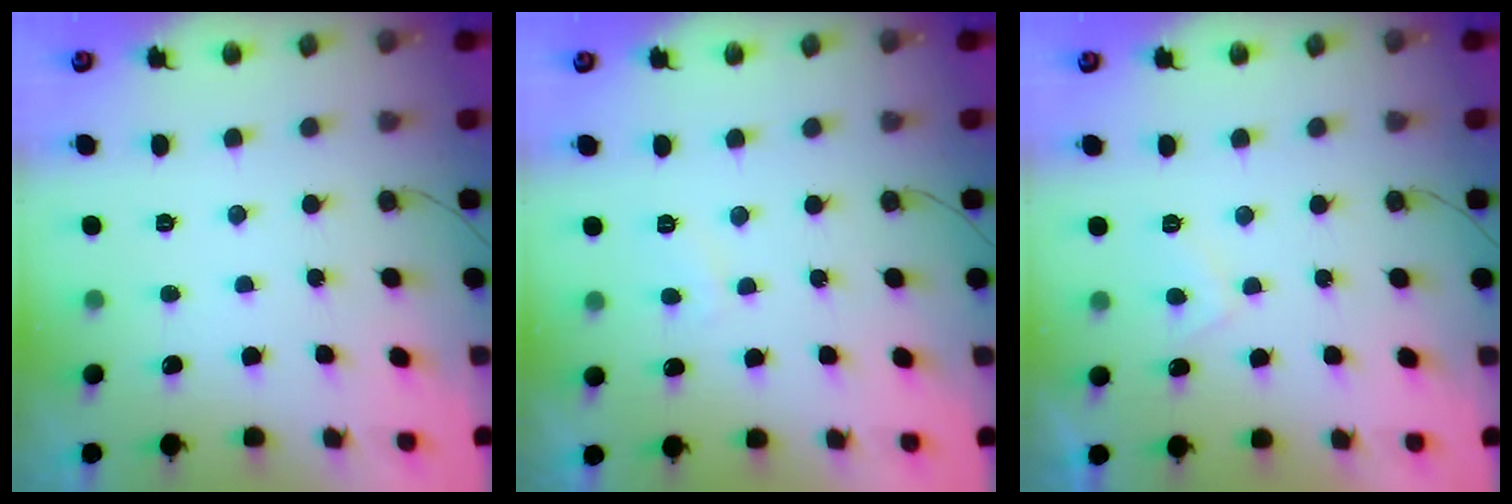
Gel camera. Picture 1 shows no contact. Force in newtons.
{"total": 2.0, "press": 1.9, "slide": 0.6}
{"total": 3.0, "press": 2.9, "slide": 0.9}